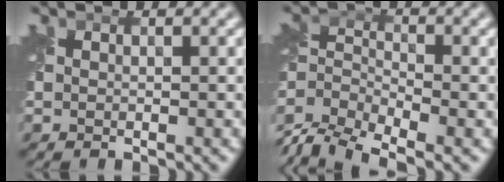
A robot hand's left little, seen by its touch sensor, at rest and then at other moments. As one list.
[{"total": 6.5, "force": [-4.3, 3.0, 3.9], "torque": [-0.071, -0.005, -0.093]}]